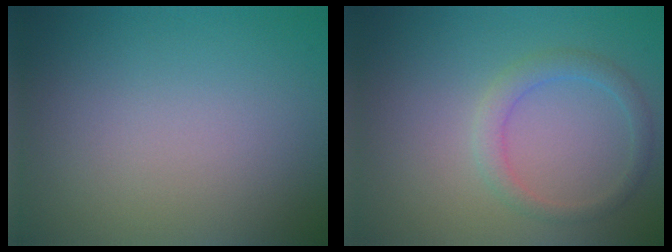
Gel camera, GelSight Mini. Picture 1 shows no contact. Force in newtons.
{"total": 2.1, "press": 2.0, "slide": 0.3}